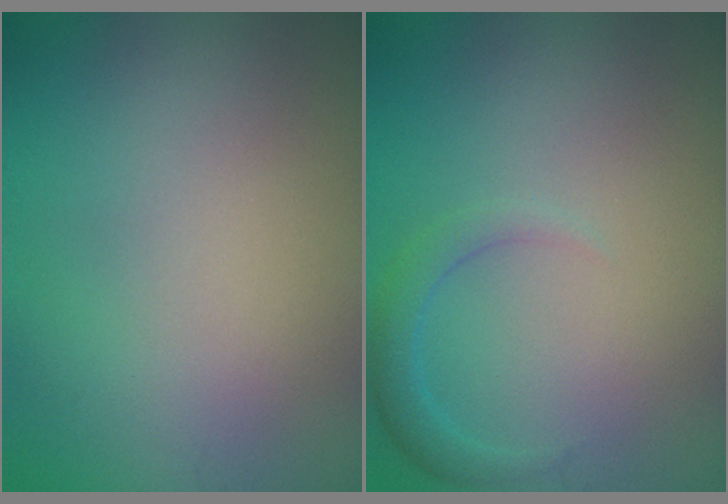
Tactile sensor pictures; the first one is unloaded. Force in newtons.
{"total": 1.6, "press": 1.6, "slide": 0.1}